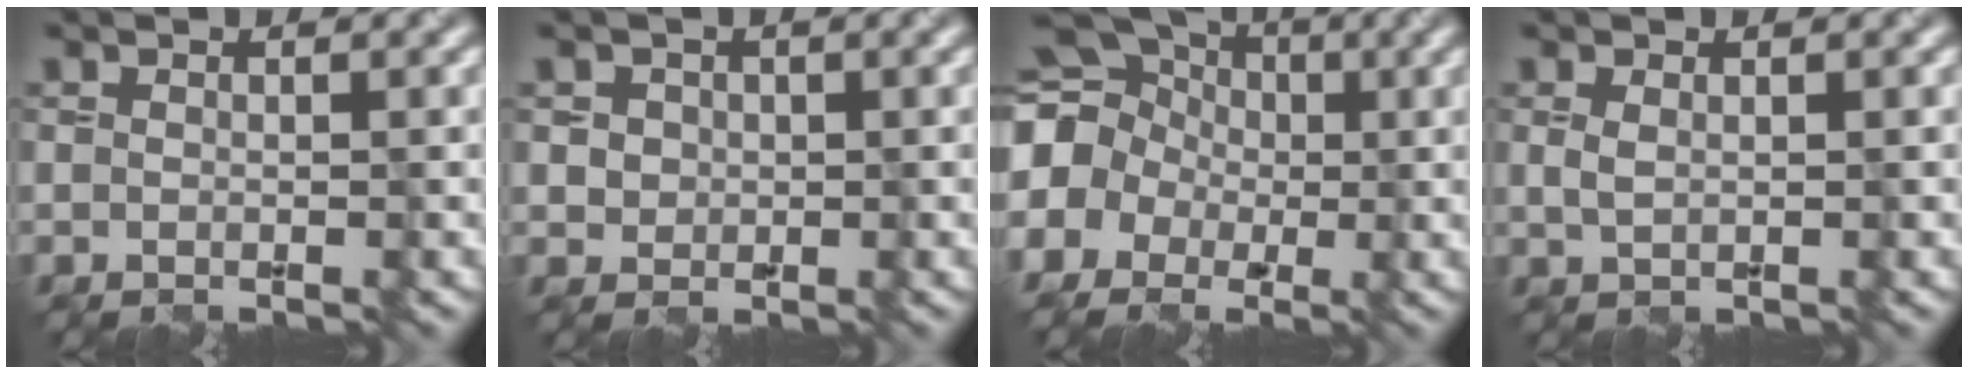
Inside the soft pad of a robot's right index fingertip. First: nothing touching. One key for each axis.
{"total": 1.8, "fx": 0.5, "fy": 1.6, "fz": 0.6, "tx": -0.008, "ty": 0.002, "tz": 0.020}
{"total": 15.2, "fx": 0.8, "fy": 13.9, "fz": 6.1, "tx": -0.157, "ty": 0.020, "tz": -0.047}
{"total": 1.0, "fx": 0.4, "fy": 0.5, "fz": 0.8, "tx": -0.021, "ty": -0.002, "tz": 0.010}